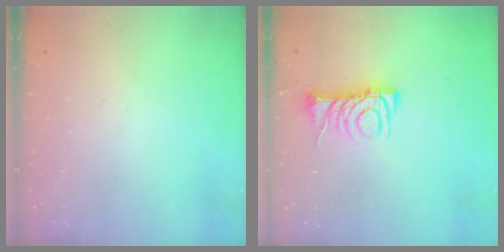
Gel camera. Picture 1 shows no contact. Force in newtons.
{"total": 8.8, "press": 8.8, "slide": 0.7}